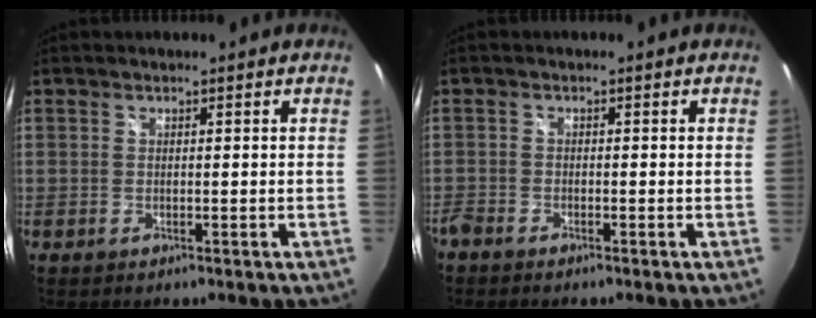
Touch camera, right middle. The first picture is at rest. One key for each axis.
{"total": 1.9, "fx": -1.7, "fy": 0.6, "fz": 0.5, "tx": -0.020, "ty": -0.005, "tz": -0.037}